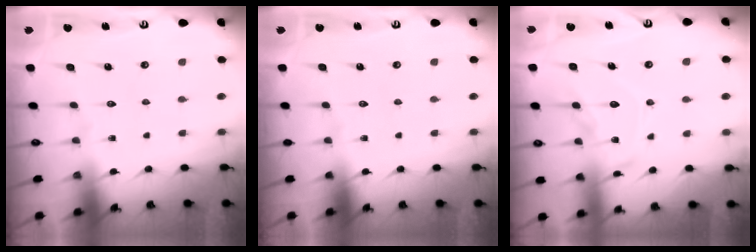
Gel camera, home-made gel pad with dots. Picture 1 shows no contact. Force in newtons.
{"total": 0.0}
{"total": 12.7, "press": 12.7, "slide": 1.0}